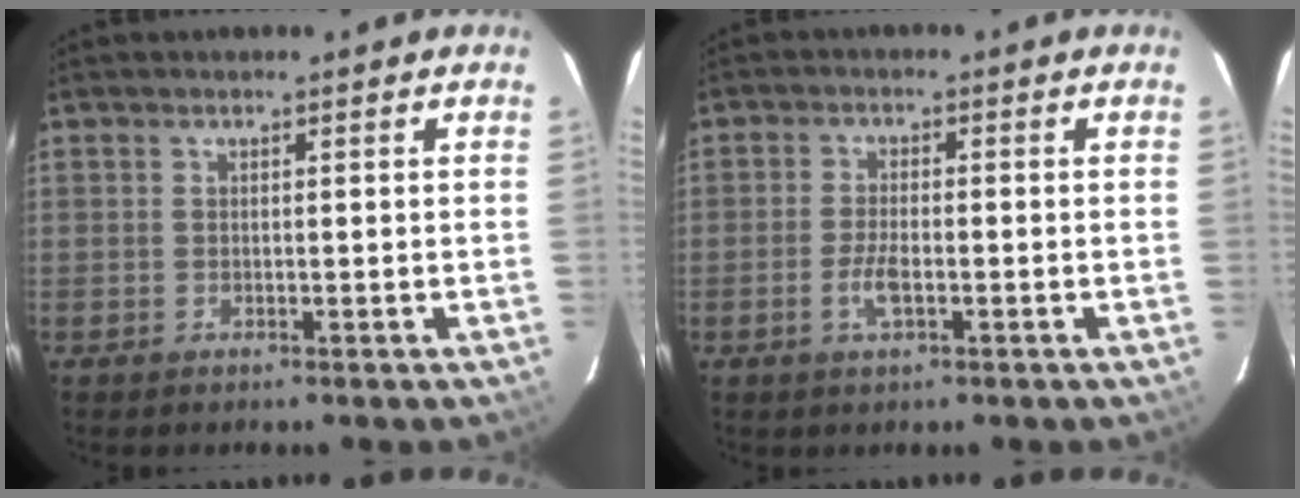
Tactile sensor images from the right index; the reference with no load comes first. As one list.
[{"total": 3.8, "force": [-1.5, 1.4, 3.3], "torque": [-0.071, 0.000, -0.029]}]